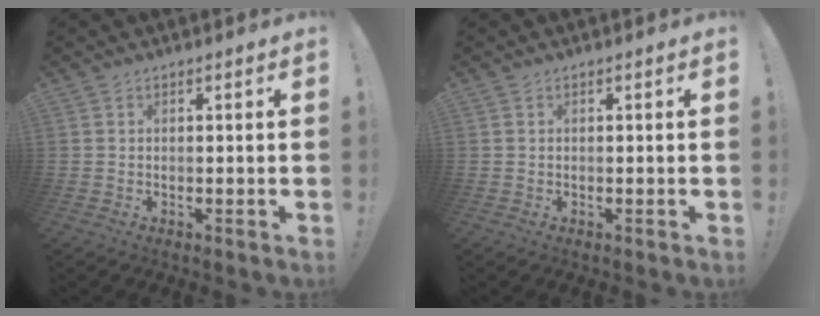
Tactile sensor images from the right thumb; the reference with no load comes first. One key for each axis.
{"total": 0.0}